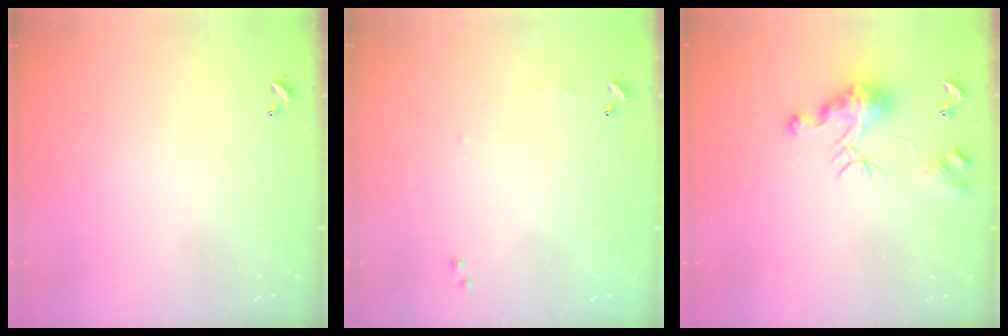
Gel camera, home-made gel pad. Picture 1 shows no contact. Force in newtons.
{"total": 5.2, "press": 5.1, "slide": 0.6}
{"total": 9.6, "press": 9.5, "slide": 0.9}